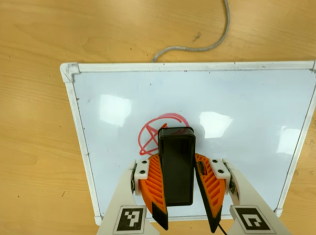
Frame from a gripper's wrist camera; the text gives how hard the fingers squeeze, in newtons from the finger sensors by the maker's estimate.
{"total": 12.8, "left": 13.2, "right": 12.3}